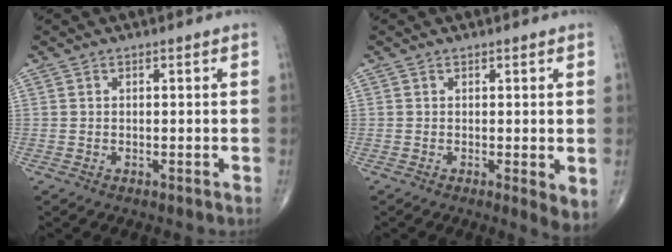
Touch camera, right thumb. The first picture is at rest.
{"total": 3.5, "force": [0.2, 1.0, 3.4], "torque": [-0.048, -0.013, 0.002]}